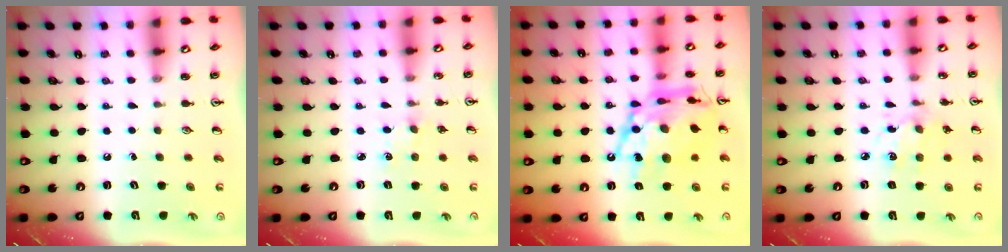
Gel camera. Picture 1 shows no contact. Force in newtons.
{"total": 2.9, "press": 2.8, "slide": 0.4}
{"total": 20.4, "press": 20.3, "slide": 2.0}
{"total": 5.4, "press": 5.4, "slide": 0.5}